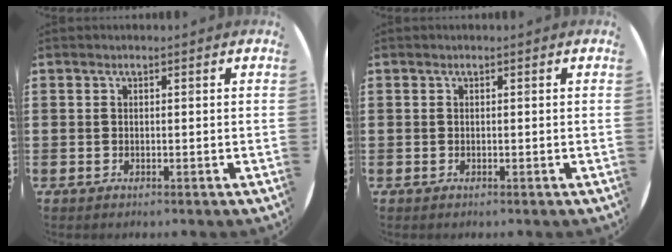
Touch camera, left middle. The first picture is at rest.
{"total": 0.0}